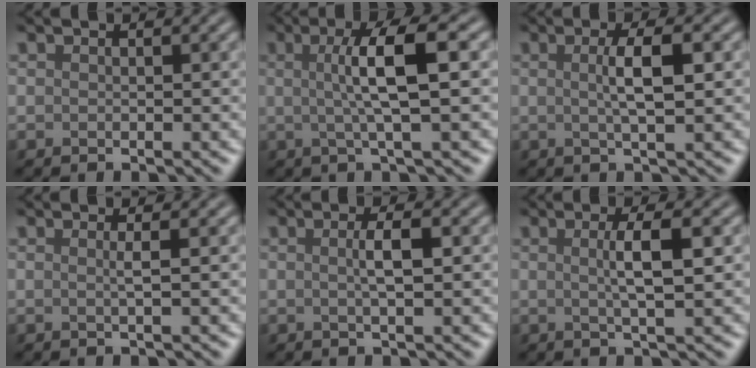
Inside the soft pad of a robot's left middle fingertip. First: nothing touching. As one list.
[{"total": 5.6, "force": [0.7, 1.0, 5.5], "torque": [-0.091, 0.008, 0.011]}, {"total": 3.3, "force": [0.4, 0.7, 3.2], "torque": [-0.054, 0.006, 0.004]}, {"total": 1.3, "force": [0.1, 0.4, 1.2], "torque": [-0.015, 0.002, -0.005]}, {"total": 2.1, "force": [0.2, 0.4, 2.1], "torque": [-0.037, 0.005, 0.001]}, {"total": 3.4, "force": [0.4, 0.7, 3.3], "torque": [-0.051, 0.004, 0.004]}]